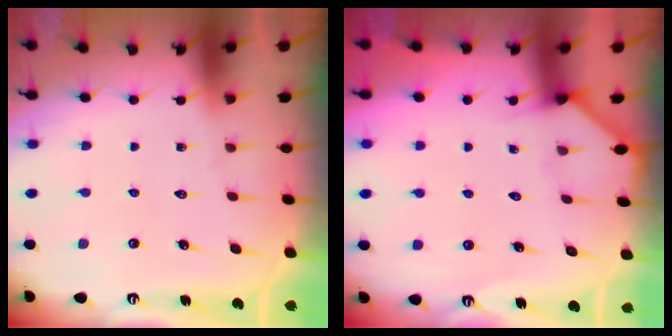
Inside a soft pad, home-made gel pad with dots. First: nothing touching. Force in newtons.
{"total": 1.4, "press": 1.4, "slide": 0.1}